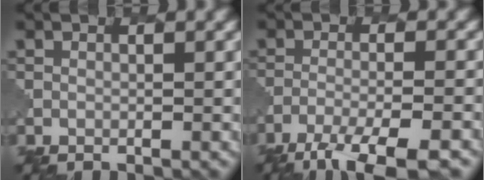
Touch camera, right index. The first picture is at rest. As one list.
[{"total": 7.1, "force": [-5.4, 1.4, 4.4], "torque": [-0.068, -0.014, -0.088]}]